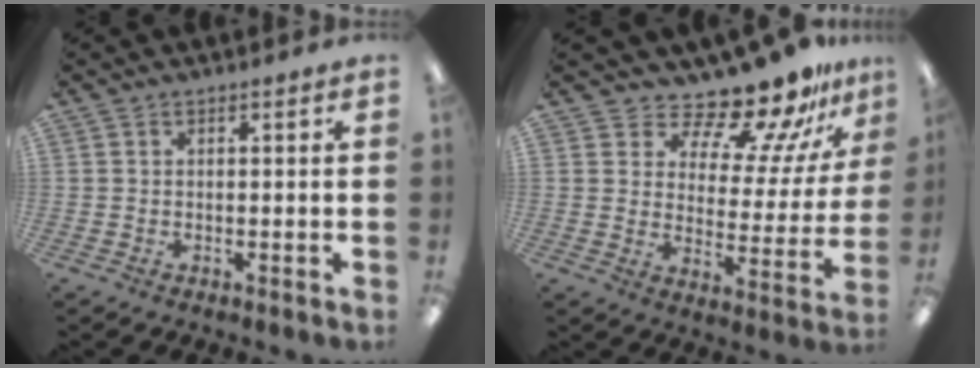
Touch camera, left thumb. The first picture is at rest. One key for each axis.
{"total": 13.5, "fx": 12.1, "fy": 3.4, "fz": 5.0, "tx": -0.085, "ty": -0.107, "tz": 0.205}